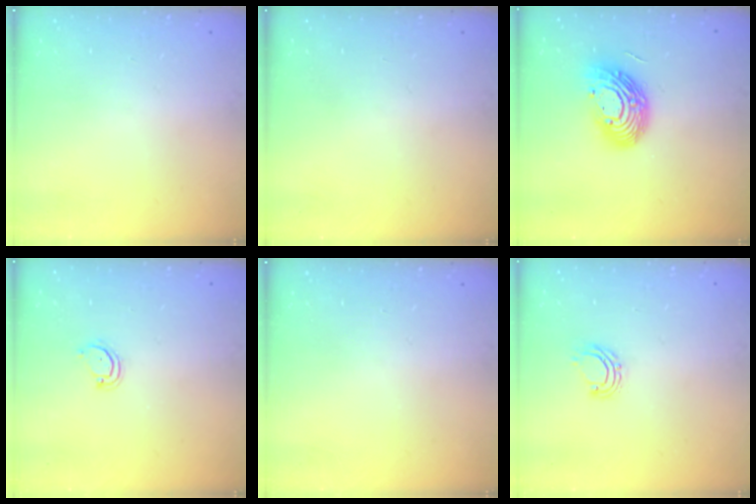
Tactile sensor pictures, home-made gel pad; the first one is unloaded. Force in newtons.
{"total": 0.0}
{"total": 14.2, "press": 14.2, "slide": 1.1}
{"total": 2.5, "press": 2.5, "slide": 0.1}
{"total": 0.0}
{"total": 4.9, "press": 4.8, "slide": 0.7}